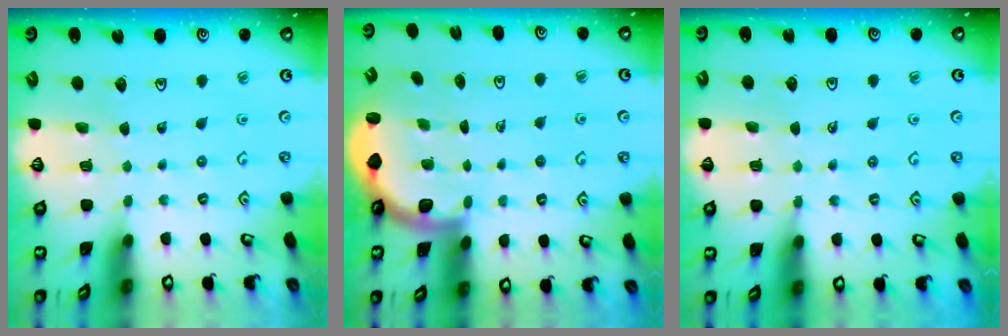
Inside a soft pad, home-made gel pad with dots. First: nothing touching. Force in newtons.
{"total": 2.6, "press": 2.5, "slide": 0.6}
{"total": 5.1, "press": 5.0, "slide": 0.8}